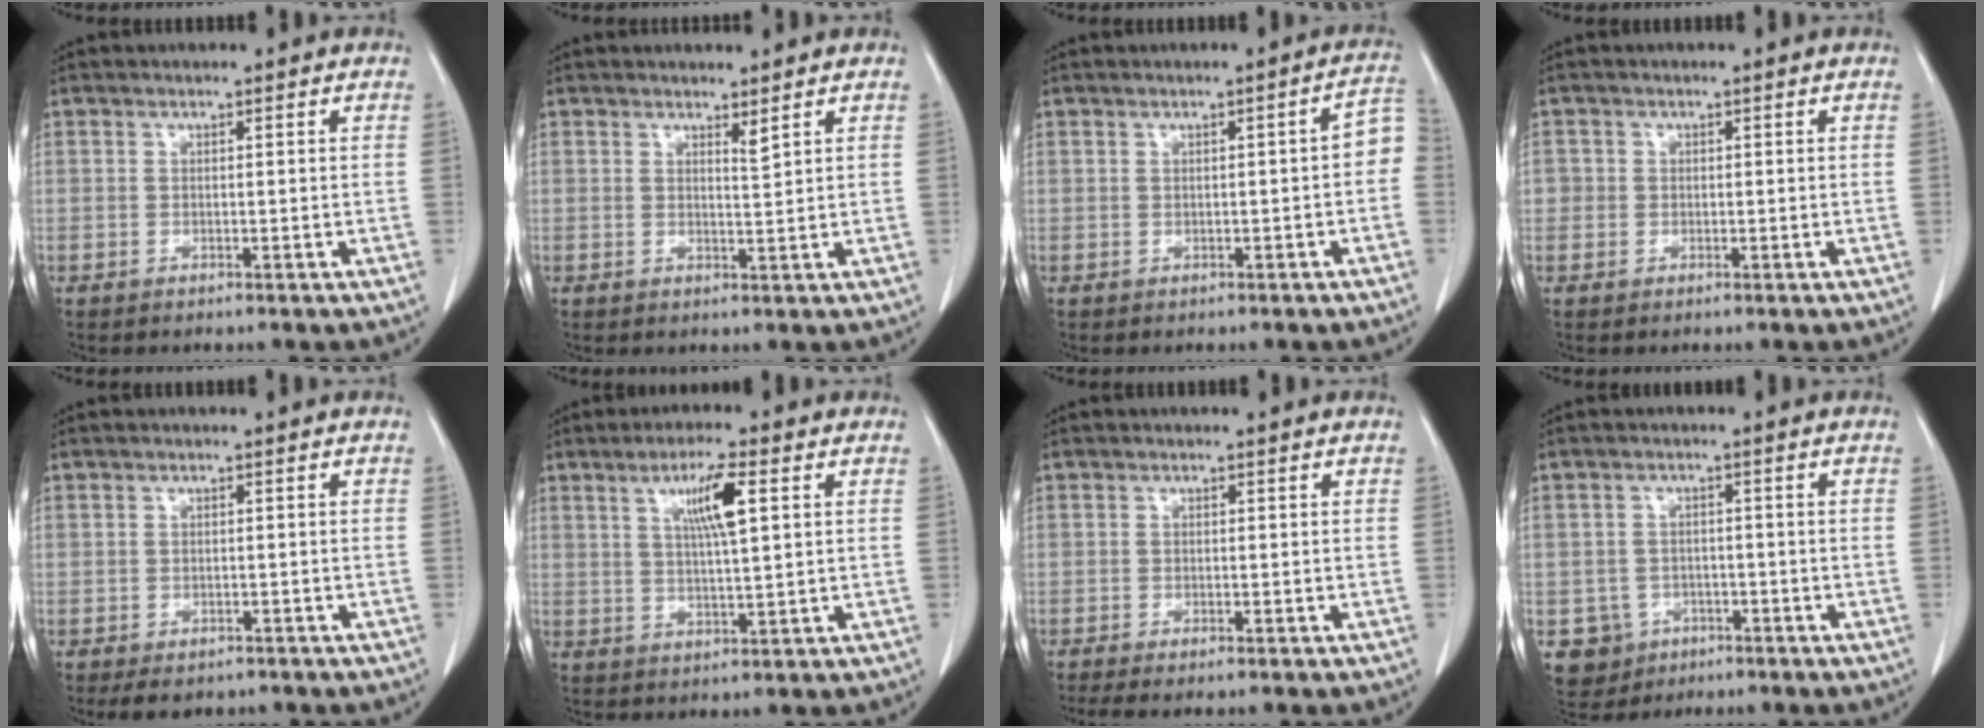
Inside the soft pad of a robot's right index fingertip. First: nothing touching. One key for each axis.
{"total": 1.2, "fx": 1.0, "fy": -0.2, "fz": 0.7, "tx": -0.014, "ty": -0.011, "tz": 0.019}
{"total": 3.8, "fx": -0.5, "fy": 0.9, "fz": 3.6, "tx": -0.037, "ty": 0.014, "tz": -0.010}
{"total": 1.5, "fx": -0.2, "fy": 1.5, "fz": 0.1, "tx": 0.006, "ty": 0.005, "tz": -0.005}
{"total": 4.3, "fx": -3.3, "fy": 2.4, "fz": 1.4, "tx": -0.013, "ty": -0.001, "tz": -0.042}
{"total": 6.8, "fx": 2.5, "fy": 0.5, "fz": 6.3, "tx": -0.113, "ty": 0.002, "tz": 0.042}
{"total": 3.6, "fx": -2.9, "fy": 0.4, "fz": 2.0, "tx": -0.027, "ty": -0.008, "tz": -0.043}
{"total": 5.3, "fx": -2.3, "fy": 4.7, "fz": 0.4, "tx": -0.007, "ty": 0.010, "tz": -0.033}